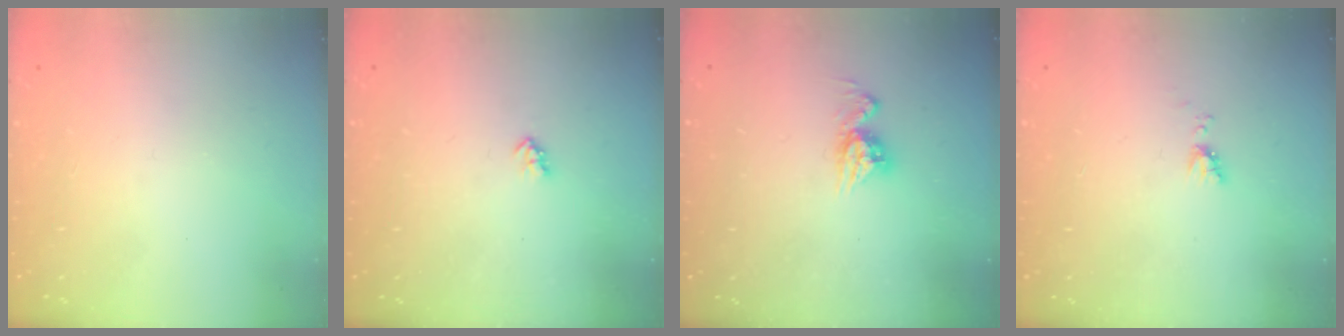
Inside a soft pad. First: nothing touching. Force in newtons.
{"total": 2.0, "press": 2.0, "slide": 0.3}
{"total": 8.0, "press": 8.0, "slide": 0.7}
{"total": 3.7, "press": 3.6, "slide": 0.7}